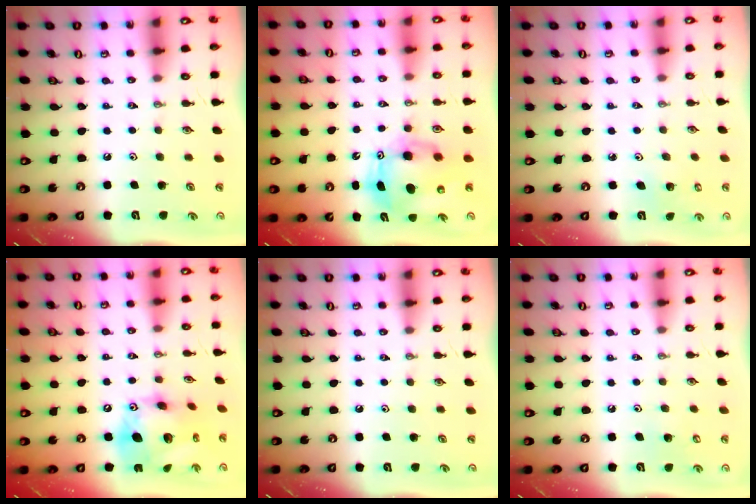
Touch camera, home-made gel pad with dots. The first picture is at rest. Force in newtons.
{"total": 10.2, "press": 9.9, "slide": 2.3}
{"total": 2.8, "press": 2.8, "slide": 0.2}
{"total": 18.2, "press": 18.2, "slide": 1.3}
{"total": 0.0}
{"total": 4.5, "press": 4.4, "slide": 0.4}